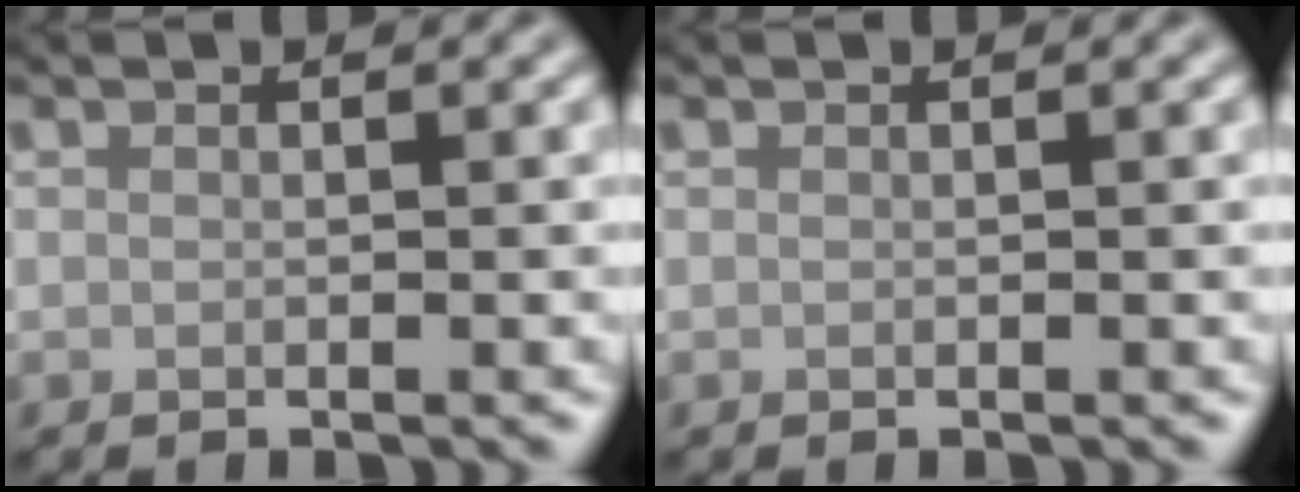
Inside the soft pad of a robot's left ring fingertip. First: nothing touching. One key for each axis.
{"total": 0.0}